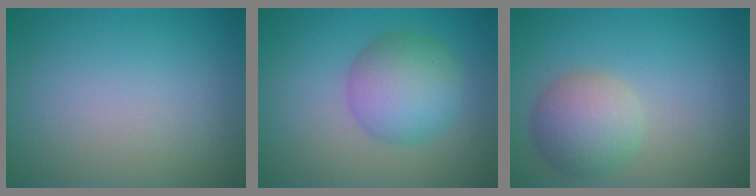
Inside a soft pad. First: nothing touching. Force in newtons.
{"total": 5.4, "press": 5.4, "slide": 0.1}
{"total": 4.4, "press": 4.4, "slide": 0.2}